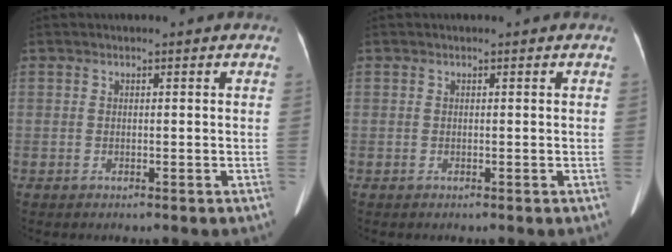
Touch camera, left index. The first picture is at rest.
{"total": 0.0}